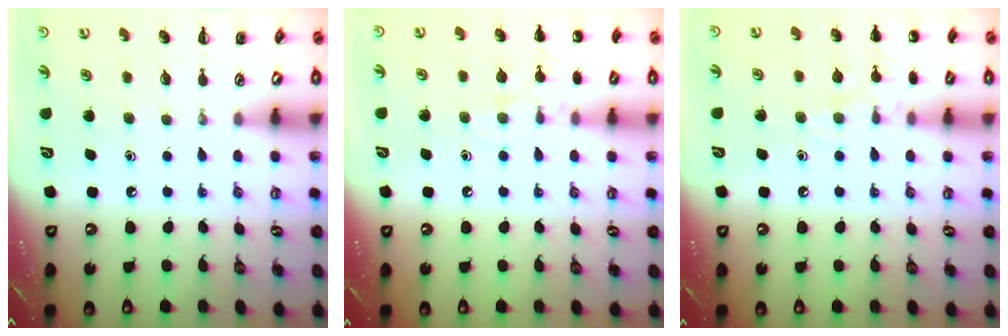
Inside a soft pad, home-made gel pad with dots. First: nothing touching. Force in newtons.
{"total": 8.4, "press": 8.3, "slide": 1.6}
{"total": 8.4, "press": 8.3, "slide": 1.6}